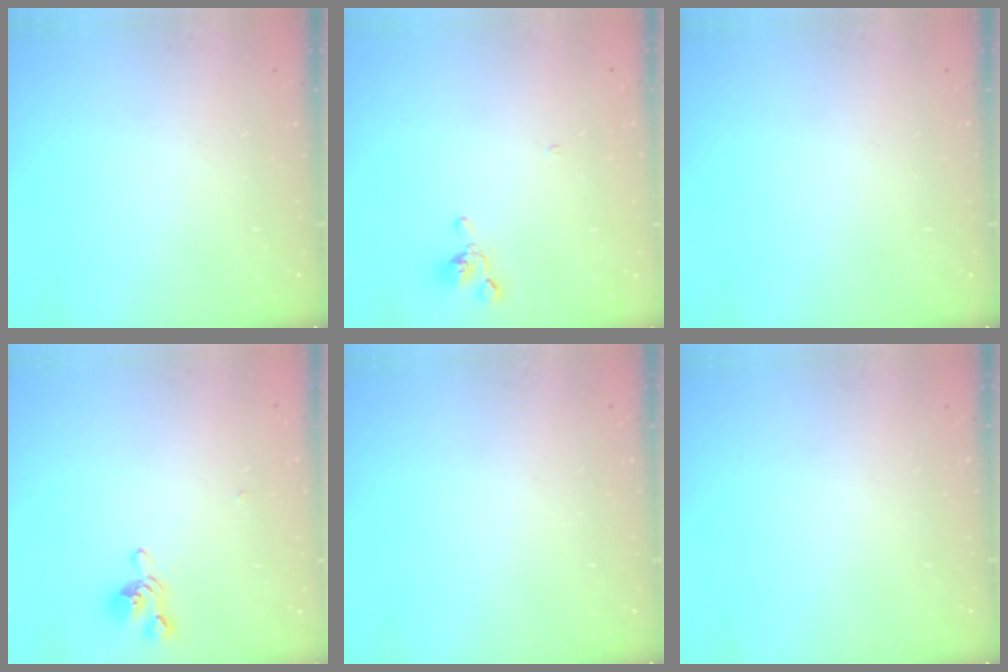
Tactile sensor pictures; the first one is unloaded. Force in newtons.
{"total": 0.8, "press": 0.5, "slide": 0.6}
{"total": 0.0}
{"total": 1.3, "press": 0.9, "slide": 1.0}
{"total": 0.0}
{"total": 0.0}